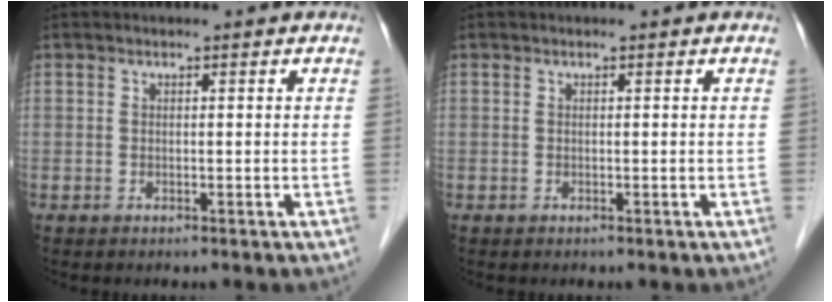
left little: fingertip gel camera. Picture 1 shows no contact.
{"total": 0.0}